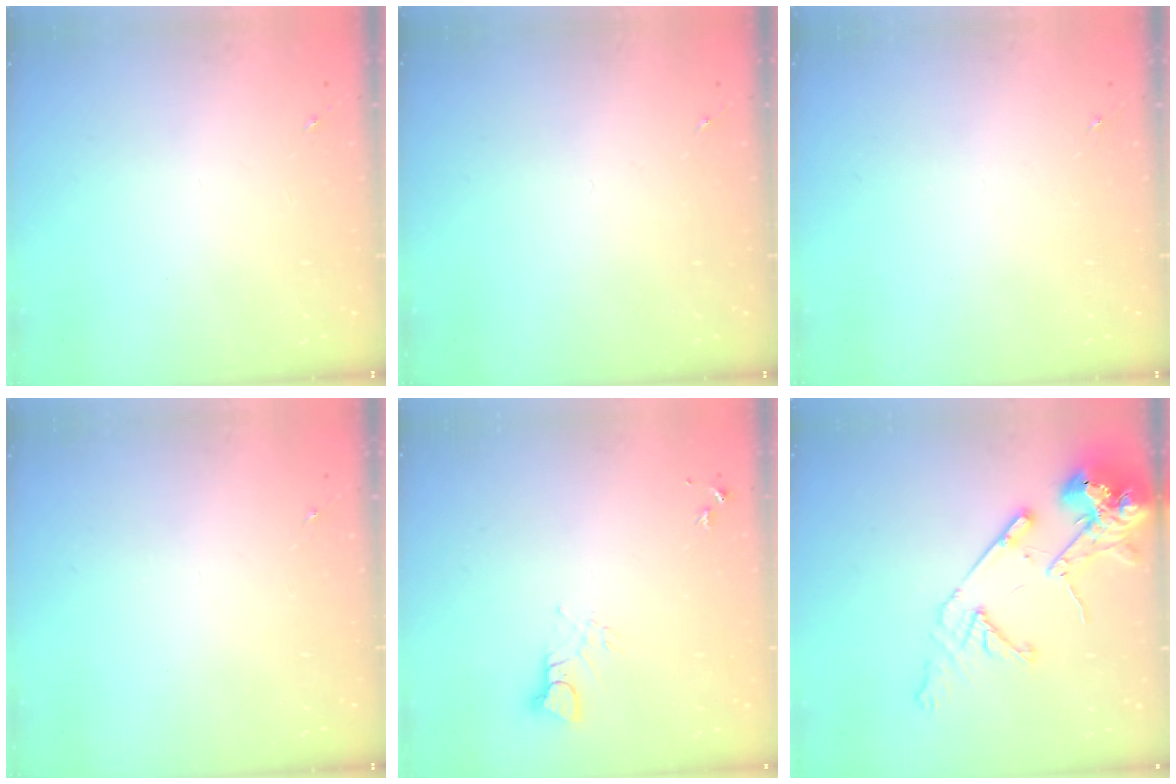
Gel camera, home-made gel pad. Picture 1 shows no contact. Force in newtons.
{"total": 0.0}
{"total": 0.0}
{"total": 0.0}
{"total": 3.6, "press": 3.6, "slide": 0.3}
{"total": 15.7, "press": 15.5, "slide": 2.3}